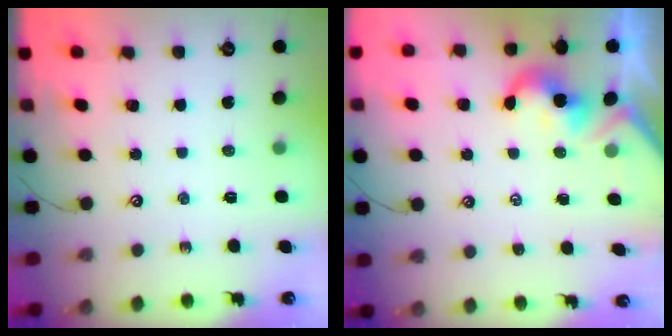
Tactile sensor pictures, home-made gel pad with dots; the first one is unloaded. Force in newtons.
{"total": 2.0, "press": 2.0, "slide": 0.5}